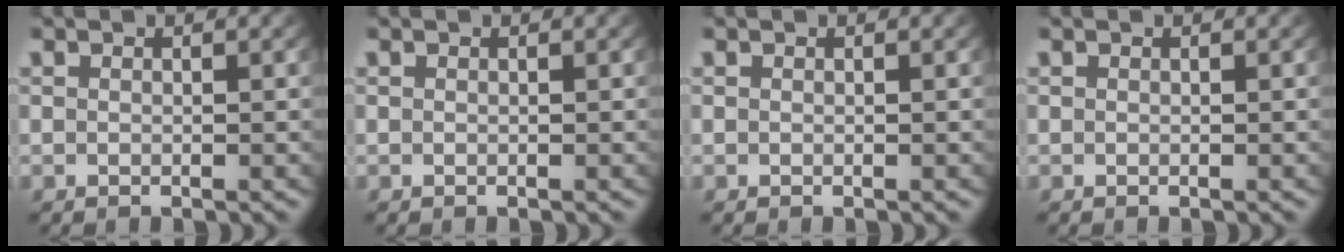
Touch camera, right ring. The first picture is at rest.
{"total": 0.0}
{"total": 0.0}
{"total": 0.0}